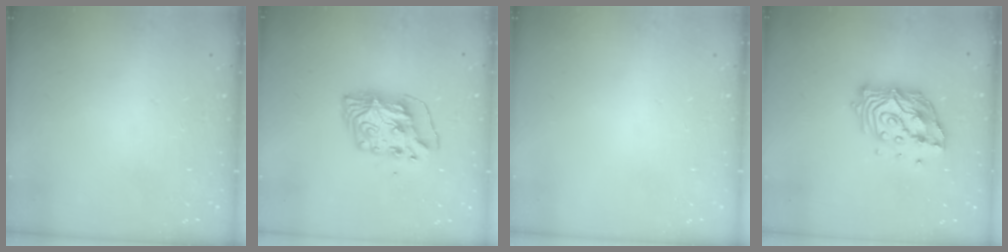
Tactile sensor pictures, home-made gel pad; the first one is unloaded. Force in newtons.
{"total": 8.6, "press": 8.5, "slide": 1.1}
{"total": 0.0}
{"total": 15.1, "press": 15.0, "slide": 1.4}